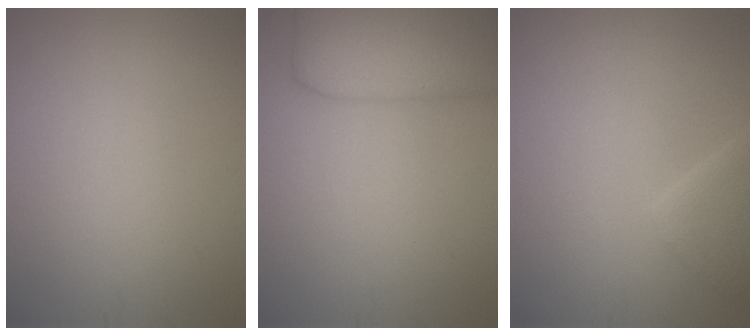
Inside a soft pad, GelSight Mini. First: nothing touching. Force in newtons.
{"total": 6.0, "press": 6.0, "slide": 0.1}
{"total": 2.9, "press": 2.9, "slide": 0.3}